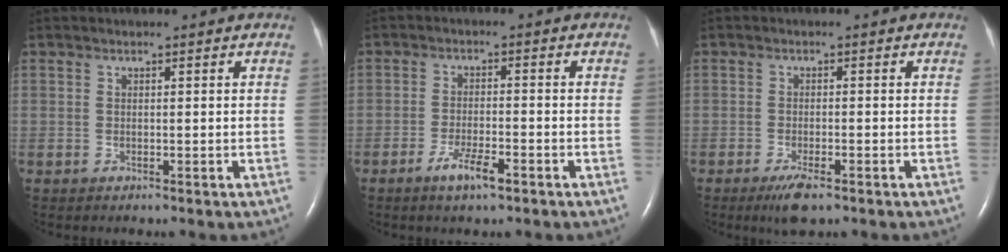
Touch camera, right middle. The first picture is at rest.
{"total": 4.3, "force": [-2.7, 0.7, 3.3], "torque": [-0.067, -0.003, -0.048]}
{"total": 3.7, "force": [-2.4, 0.8, 2.7], "torque": [-0.056, -0.007, -0.039]}